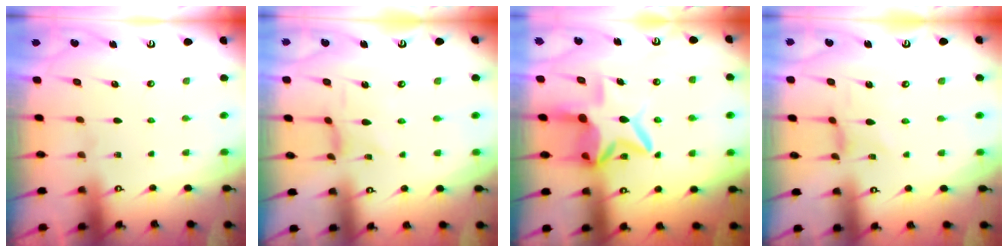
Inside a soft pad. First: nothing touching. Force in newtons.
{"total": 0.0}
{"total": 11.1, "press": 11.1, "slide": 1.1}
{"total": 0.0}